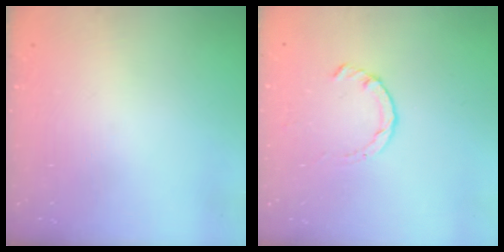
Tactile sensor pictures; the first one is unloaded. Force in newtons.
{"total": 2.8, "press": 2.8, "slide": 0.4}